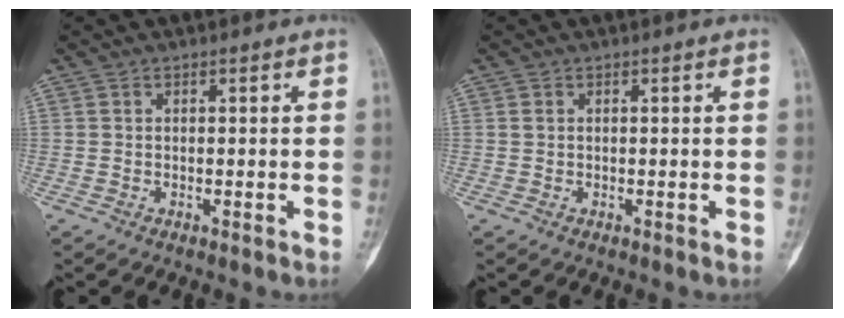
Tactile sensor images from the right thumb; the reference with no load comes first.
{"total": 0.6, "force": [0.3, 0.4, 0.3], "torque": [-0.006, 0.003, 0.008]}